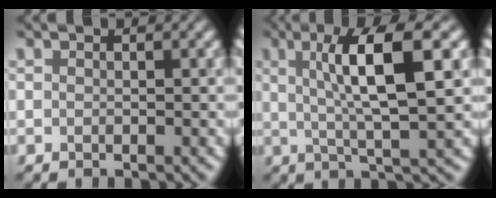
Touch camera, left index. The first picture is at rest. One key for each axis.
{"total": 7.9, "fx": 2.1, "fy": 1.6, "fz": 7.4, "tx": -0.109, "ty": 0.008, "tz": 0.034}